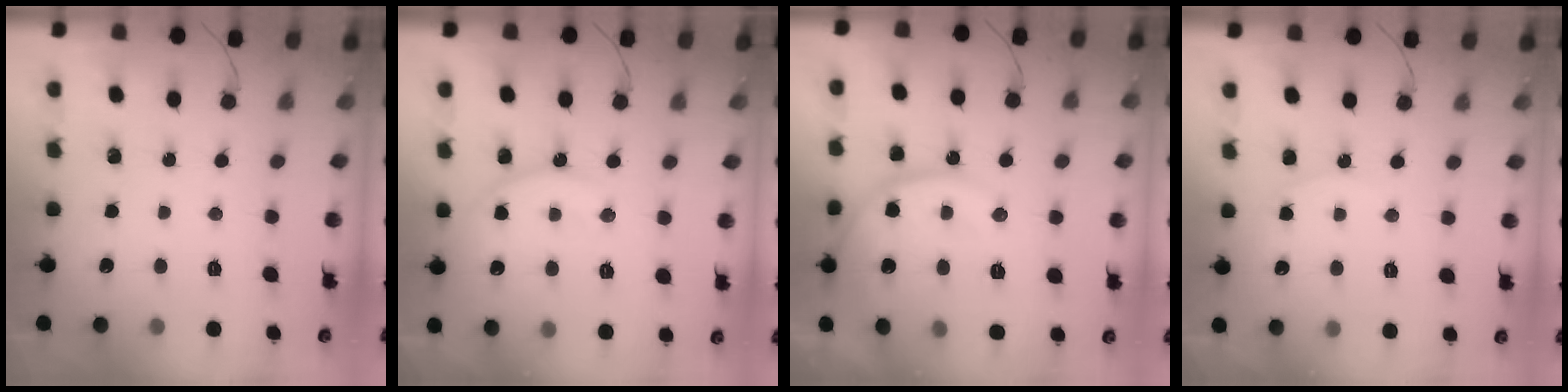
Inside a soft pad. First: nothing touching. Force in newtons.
{"total": 14.1, "press": 14.1, "slide": 1.1}
{"total": 15.1, "press": 15.0, "slide": 1.7}
{"total": 5.5, "press": 5.5, "slide": 0.5}